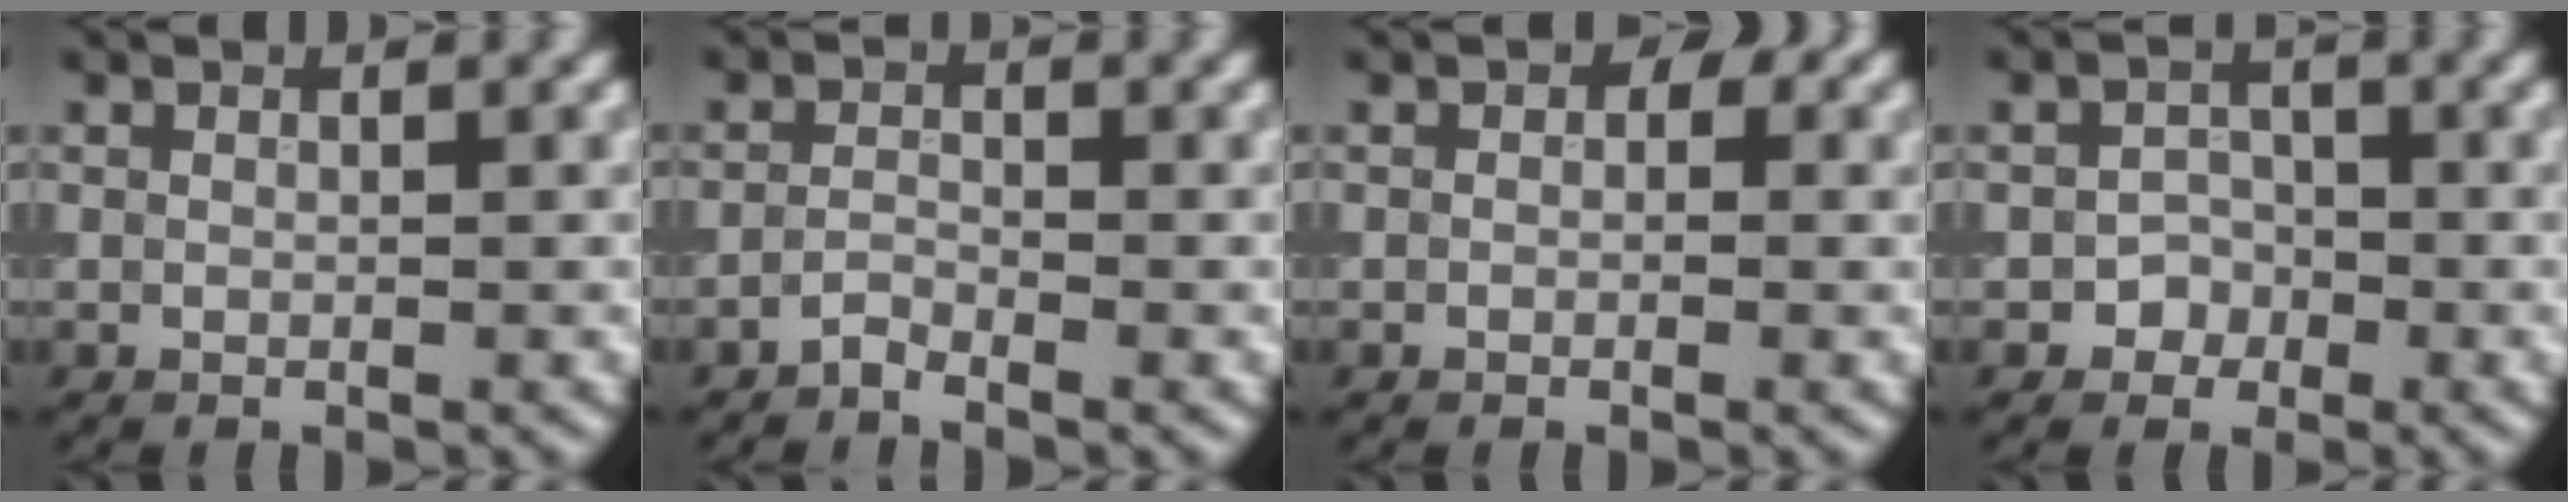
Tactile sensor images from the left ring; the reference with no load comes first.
{"total": 1.1, "force": [-1.1, 0.0, 0.1], "torque": [-0.010, 0.003, -0.022]}
{"total": 1.5, "force": [0.2, 1.3, 0.8], "torque": [-0.001, -0.001, -0.002]}
{"total": 1.6, "force": [-0.9, 1.3, 0.0], "torque": [0.006, 0.005, -0.014]}